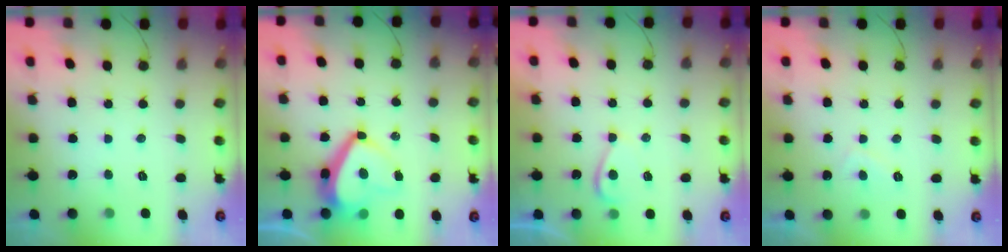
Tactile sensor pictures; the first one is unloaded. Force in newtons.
{"total": 12.6, "press": 12.6, "slide": 1.0}
{"total": 4.7, "press": 4.7, "slide": 0.6}
{"total": 2.3, "press": 2.2, "slide": 0.7}